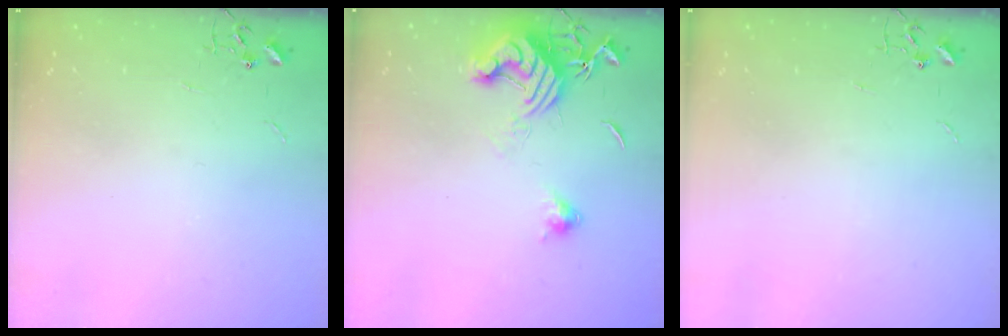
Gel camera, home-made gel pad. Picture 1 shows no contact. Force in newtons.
{"total": 12.9, "press": 12.8, "slide": 1.6}
{"total": 0.0}